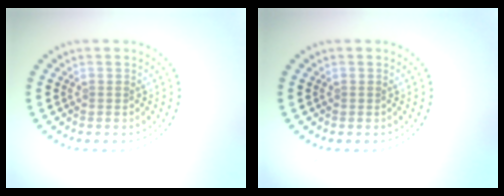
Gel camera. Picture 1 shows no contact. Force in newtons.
{"total": 0.0}